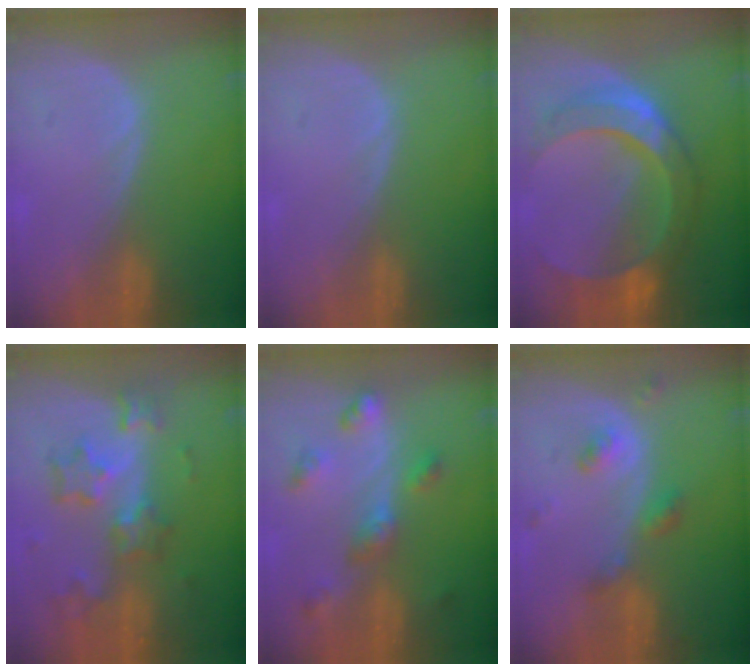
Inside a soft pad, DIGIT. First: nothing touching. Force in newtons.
{"total": 0.5, "press": 0.0, "slide": 0.5}
{"total": 11.0, "press": 11.0, "slide": 1.0}
{"total": 8.5, "press": 7.5, "slide": 4.0}
{"total": 6.4, "press": 5.7, "slide": 2.8}
{"total": 5.0, "press": 4.4, "slide": 2.3}